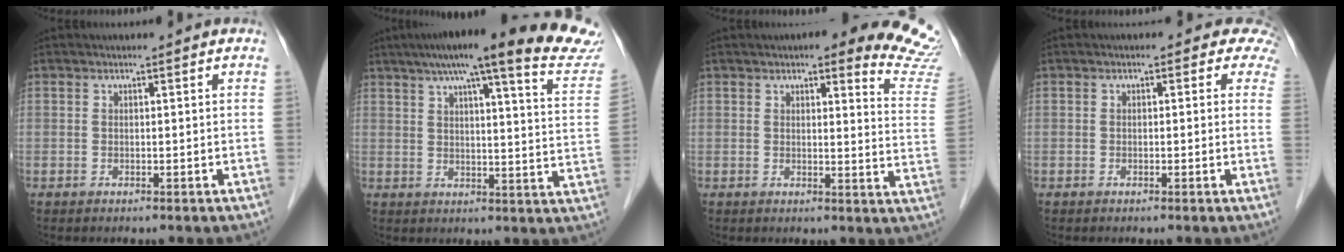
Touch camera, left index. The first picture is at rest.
{"total": 24.0, "force": [20.5, 0.8, 12.5], "torque": [-0.171, -0.036, 0.237]}
{"total": 14.6, "force": [12.4, 2.4, 7.3], "torque": [-0.061, -0.052, 0.107]}
{"total": 2.8, "force": [1.5, 2.0, 1.2], "torque": [0.007, -0.004, -0.010]}